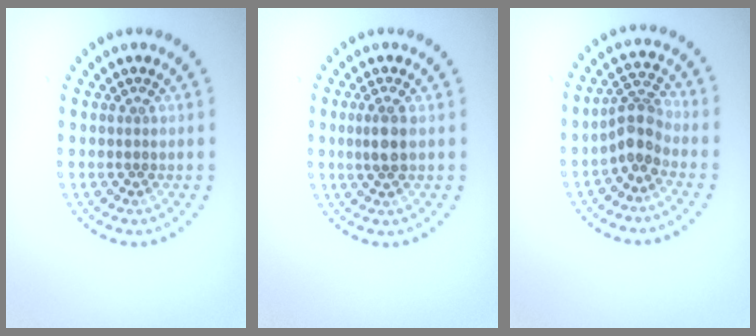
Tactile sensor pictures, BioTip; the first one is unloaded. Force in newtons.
{"total": 1.9, "press": 1.7, "slide": 0.8}
{"total": 2.9, "press": 2.2, "slide": 1.9}